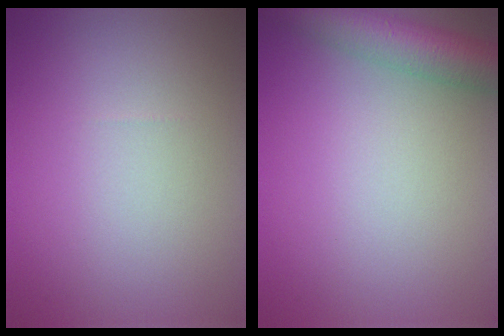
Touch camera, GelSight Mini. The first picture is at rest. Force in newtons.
{"total": 5.7, "press": 5.7, "slide": 0.2}